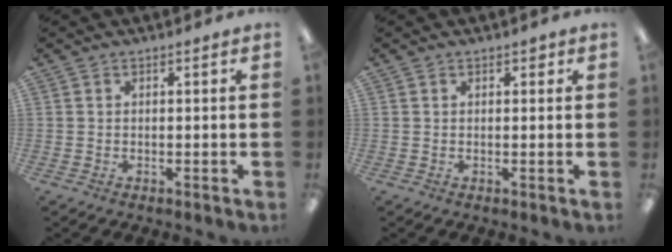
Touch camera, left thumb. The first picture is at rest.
{"total": 1.0, "force": [0.6, 0.6, 0.5], "torque": [-0.003, 0.000, 0.008]}